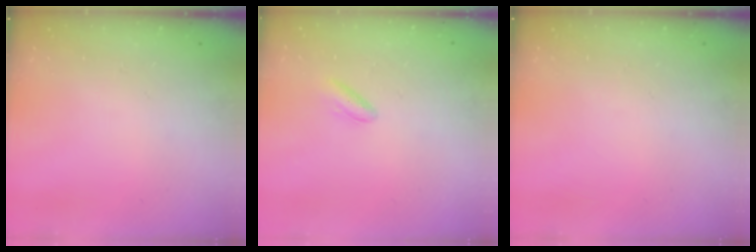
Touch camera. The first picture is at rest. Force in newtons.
{"total": 2.9, "press": 2.8, "slide": 0.9}
{"total": 0.0}